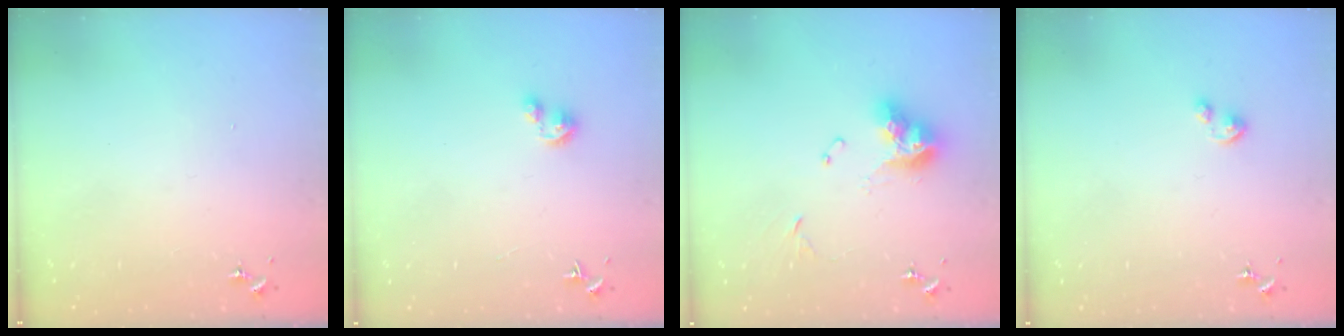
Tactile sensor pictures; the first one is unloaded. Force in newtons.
{"total": 3.0, "press": 2.9, "slide": 0.3}
{"total": 12.9, "press": 12.8, "slide": 1.3}
{"total": 2.5, "press": 2.5, "slide": 0.3}